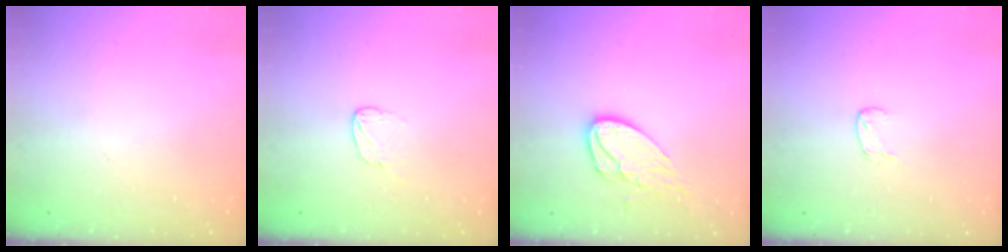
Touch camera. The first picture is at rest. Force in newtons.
{"total": 4.2, "press": 4.2, "slide": 0.4}
{"total": 11.0, "press": 10.9, "slide": 0.9}
{"total": 3.9, "press": 3.9, "slide": 0.3}